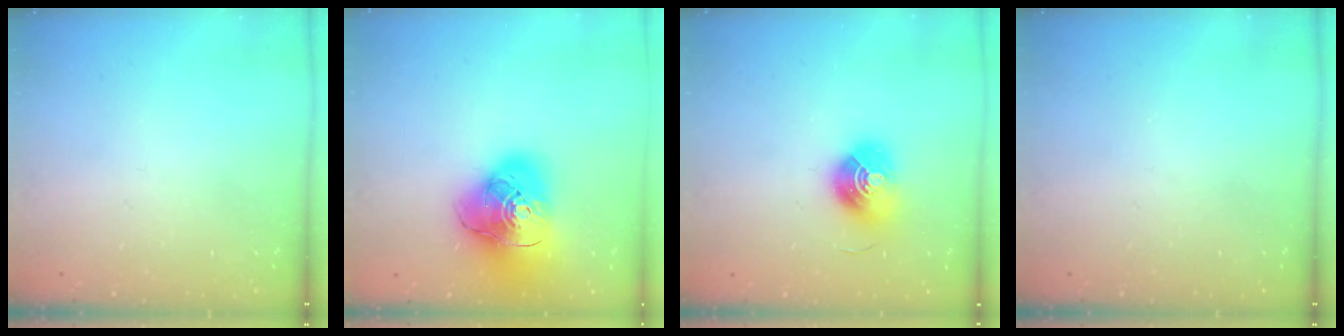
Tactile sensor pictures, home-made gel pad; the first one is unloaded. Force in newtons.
{"total": 19.4, "press": 19.2, "slide": 2.5}
{"total": 10.4, "press": 10.4, "slide": 0.3}
{"total": 0.0}